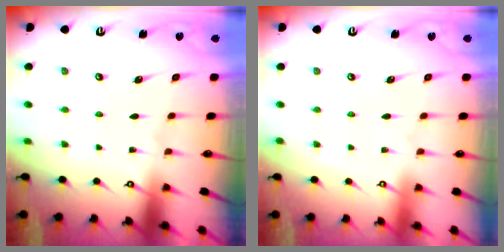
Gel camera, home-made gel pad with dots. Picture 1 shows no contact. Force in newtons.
{"total": 4.0, "press": 4.0, "slide": 0.1}